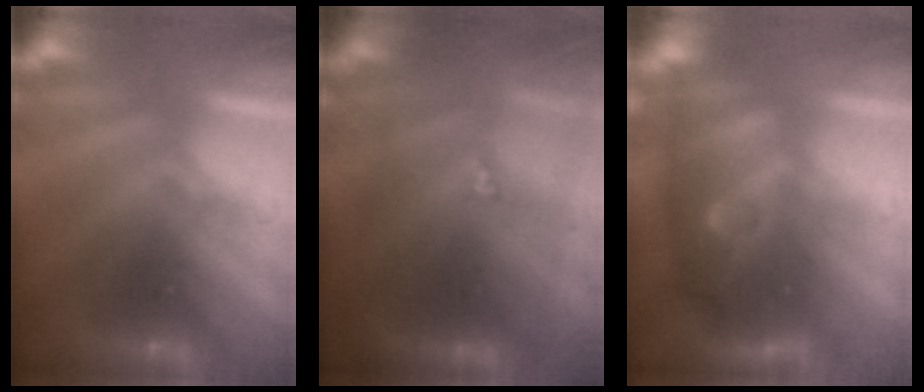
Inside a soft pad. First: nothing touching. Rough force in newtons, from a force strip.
{"total": 7.8}
{"total": 7.8}